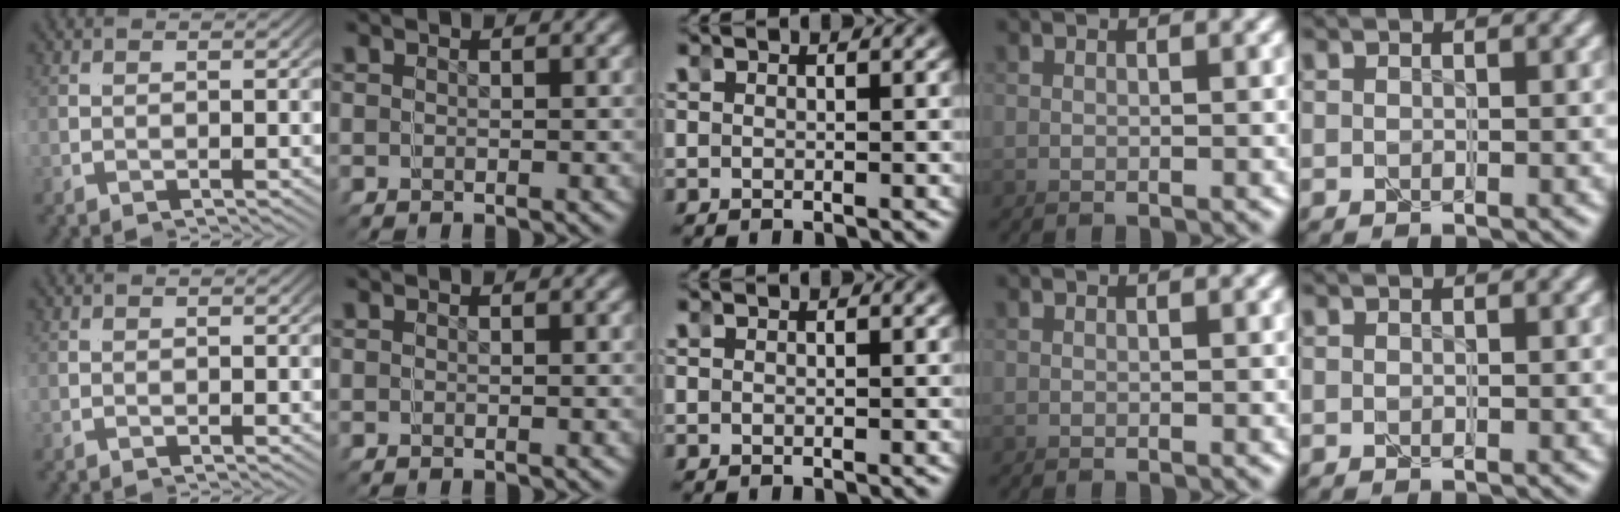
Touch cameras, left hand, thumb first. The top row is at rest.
{}